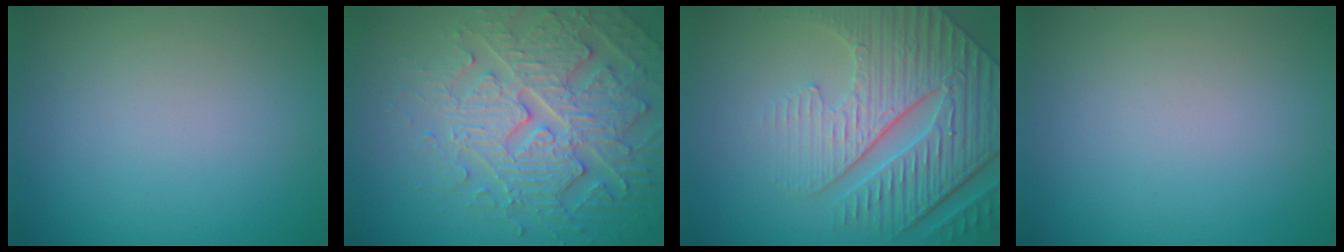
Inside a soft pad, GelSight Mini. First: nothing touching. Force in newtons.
{"total": 5.5, "press": 5.3, "slide": 1.4}
{"total": 7.2, "press": 5.8, "slide": 4.3}
{"total": 0.0}